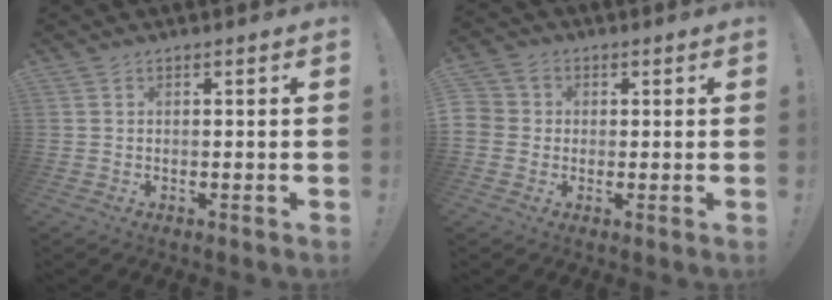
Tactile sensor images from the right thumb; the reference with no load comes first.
{"total": 4.7, "force": [-0.4, 4.5, 1.3], "torque": [-0.027, 0.008, -0.008]}